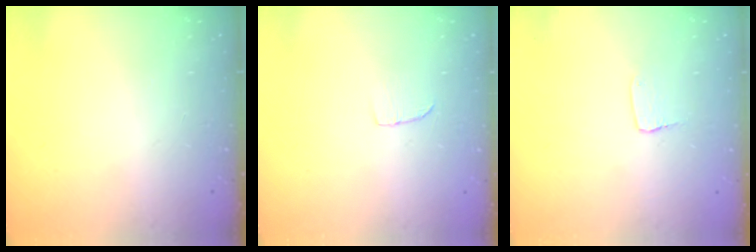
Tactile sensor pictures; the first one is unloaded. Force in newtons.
{"total": 4.2, "press": 4.2, "slide": 0.4}
{"total": 3.5, "press": 3.4, "slide": 0.3}